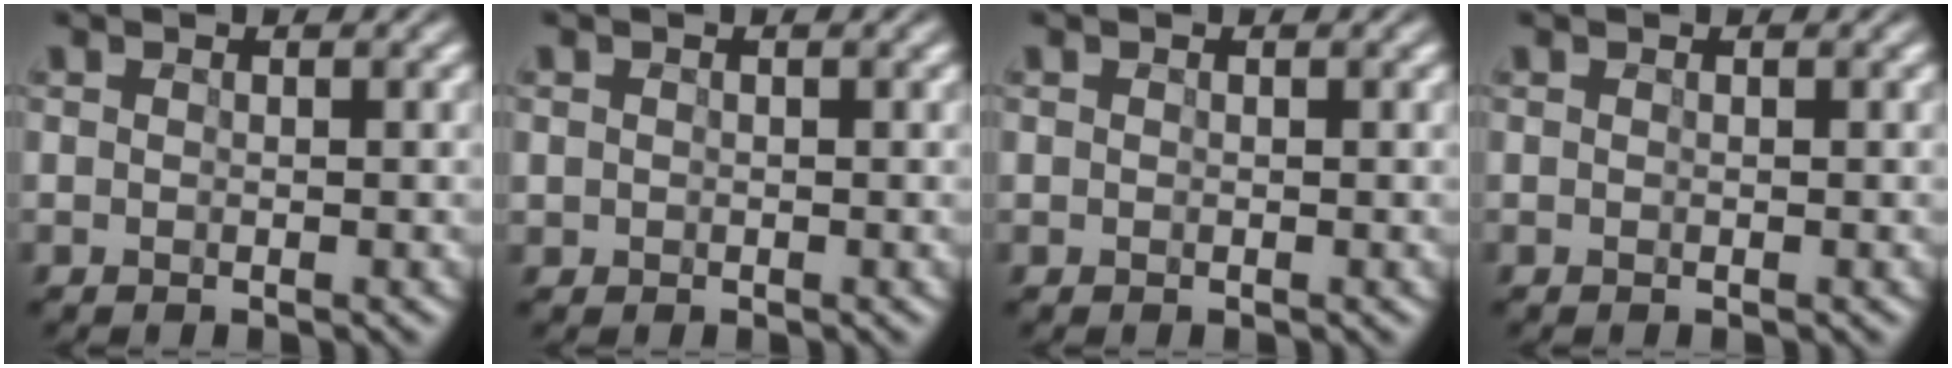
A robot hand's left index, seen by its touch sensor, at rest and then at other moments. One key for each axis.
{"total": 0.6, "fx": -0.2, "fy": 0.6, "fz": 0.0, "tx": 0.004, "ty": 0.005, "tz": -0.006}
{"total": 0.0}
{"total": 0.0}